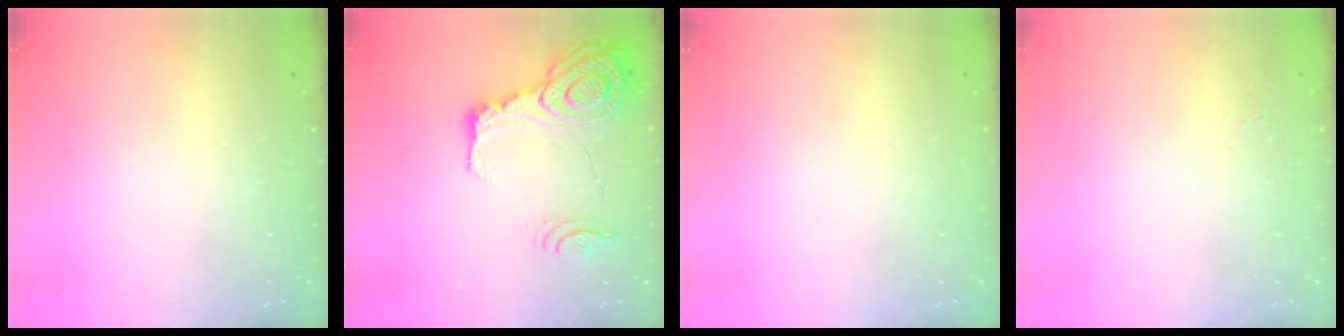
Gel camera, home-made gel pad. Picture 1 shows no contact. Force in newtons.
{"total": 16.0, "press": 15.9, "slide": 1.2}
{"total": 0.0}
{"total": 5.1, "press": 5.1, "slide": 0.5}